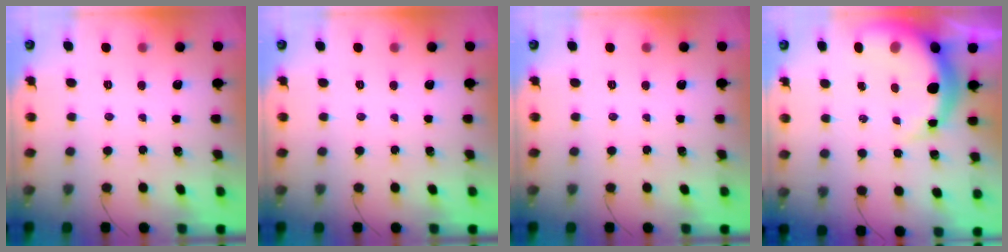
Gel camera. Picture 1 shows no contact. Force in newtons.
{"total": 0.0}
{"total": 0.0}
{"total": 9.9, "press": 9.6, "slide": 2.7}